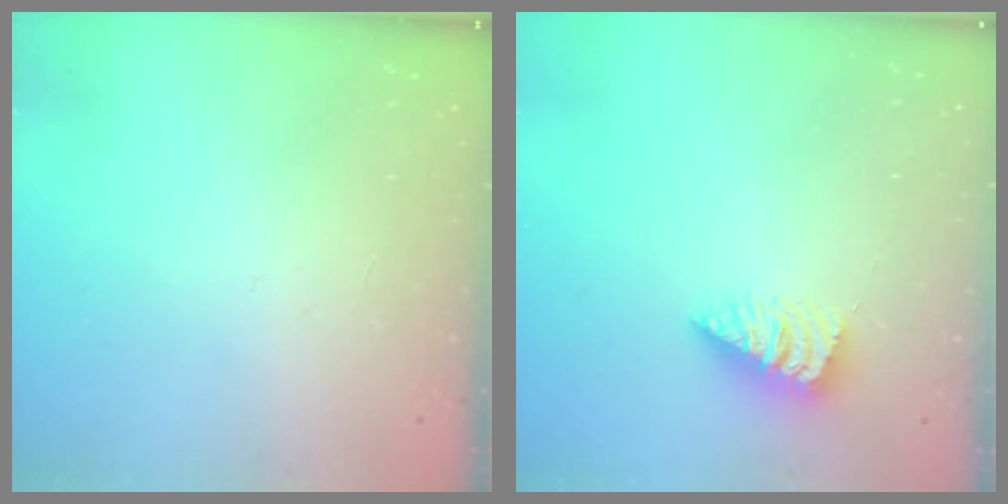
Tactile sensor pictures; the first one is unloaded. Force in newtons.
{"total": 2.6, "press": 2.6, "slide": 0.3}